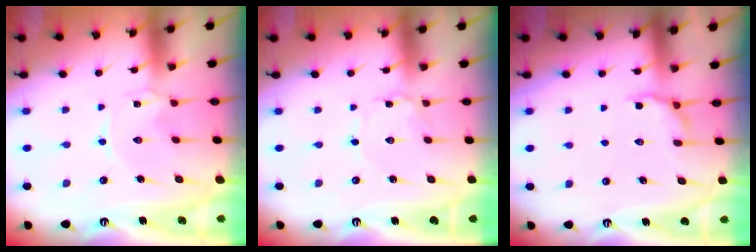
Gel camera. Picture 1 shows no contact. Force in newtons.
{"total": 0.6, "press": 0.6, "slide": 0.1}
{"total": 5.1, "press": 4.7, "slide": 1.9}